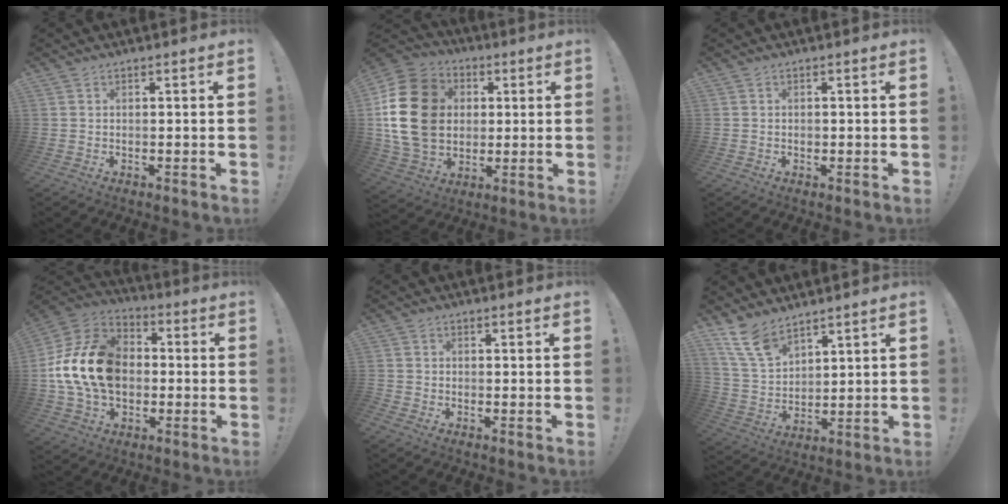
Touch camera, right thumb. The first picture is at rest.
{"total": 22.8, "force": [2.6, 17.7, 14.2], "torque": [-0.255, 0.011, 0.056]}
{"total": 0.7, "force": [-0.2, 0.6, 0.3], "torque": [0.004, -0.001, -0.006]}
{"total": 20.6, "force": [0.1, 15.1, 14.0], "torque": [-0.253, 0.026, 0.013]}
{"total": 0.8, "force": [-0.7, 0.2, 0.4], "torque": [-0.005, 0.001, -0.012]}
{"total": 10.4, "force": [8.1, 4.7, 4.5], "torque": [-0.093, -0.049, 0.160]}